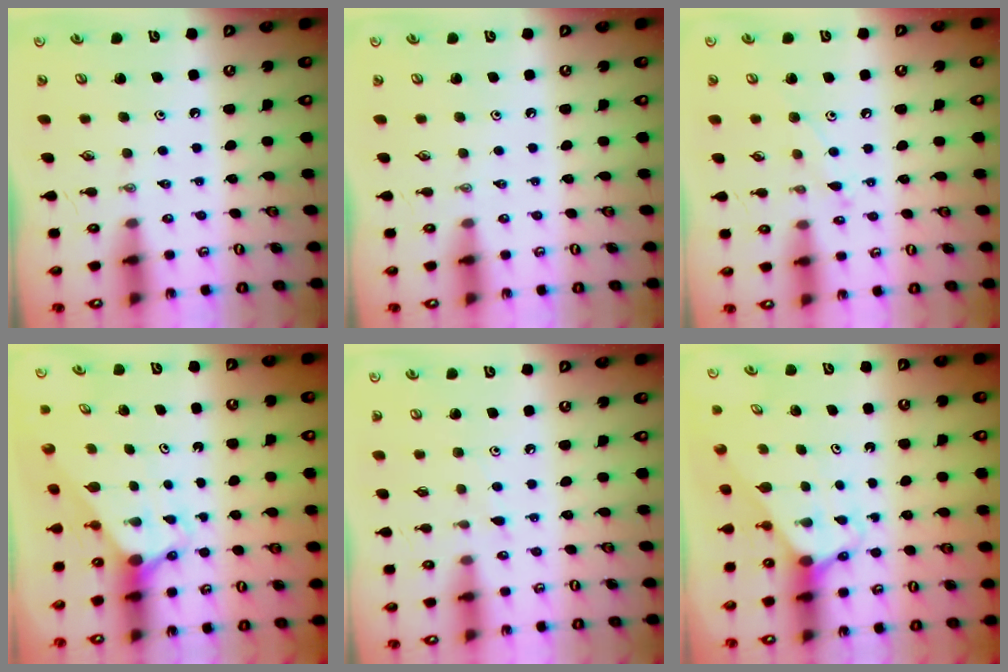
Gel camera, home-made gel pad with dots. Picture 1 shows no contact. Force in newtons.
{"total": 0.0}
{"total": 7.0, "press": 7.0, "slide": 0.6}
{"total": 2.8, "press": 2.8, "slide": 0.0}
{"total": 5.7, "press": 5.7, "slide": 0.6}
{"total": 2.7, "press": 2.7, "slide": 0.2}